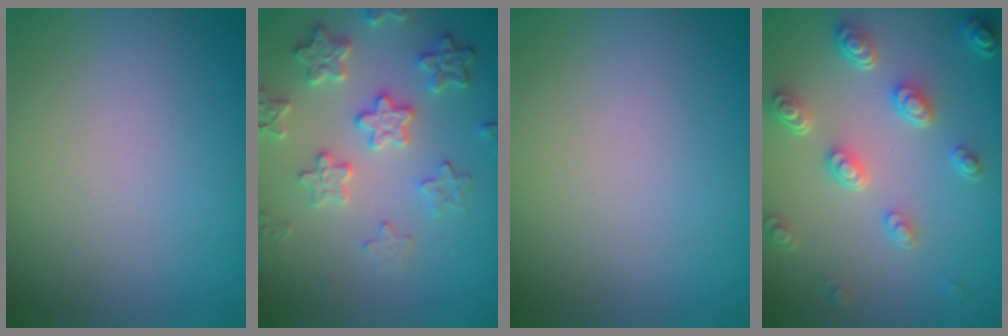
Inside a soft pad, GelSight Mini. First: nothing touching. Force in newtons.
{"total": 4.8, "press": 4.1, "slide": 2.5}
{"total": 0.0}
{"total": 4.8, "press": 3.6, "slide": 3.1}